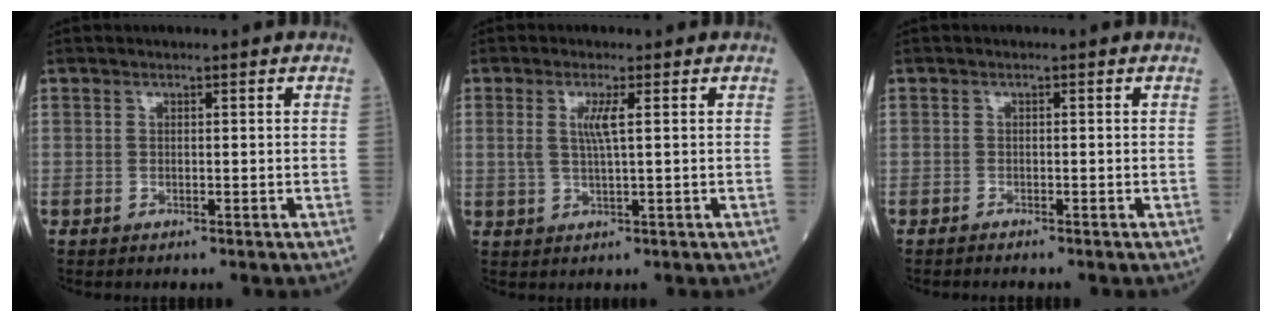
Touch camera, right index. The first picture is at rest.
{"total": 3.4, "force": [0.8, 0.0, 3.3], "torque": [-0.071, -0.001, 0.016]}
{"total": 0.7, "force": [-0.6, 0.0, 0.1], "torque": [-0.006, -0.002, -0.013]}